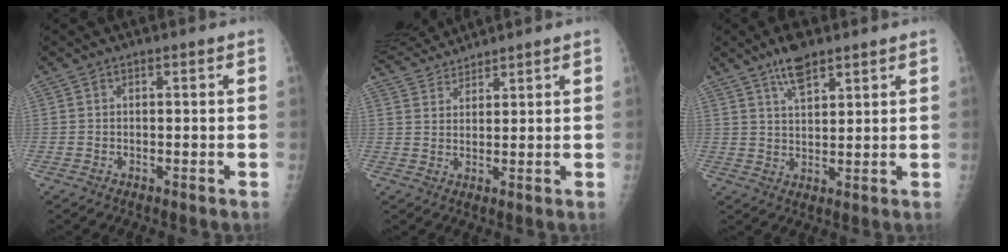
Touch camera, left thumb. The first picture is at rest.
{"total": 5.8, "force": [5.8, 0.1, 0.2], "torque": [-0.003, 0.001, 0.114]}
{"total": 6.3, "force": [4.4, 2.2, 3.9], "torque": [-0.059, -0.020, 0.079]}